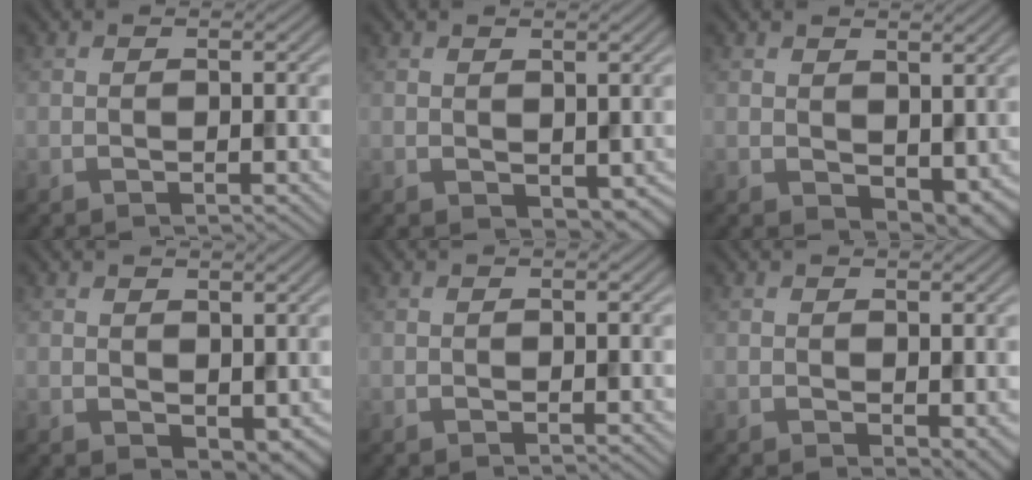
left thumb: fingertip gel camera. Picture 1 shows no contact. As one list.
[{"total": 2.0, "force": [0.6, 1.4, 1.4], "torque": [-0.027, -0.010, 0.017]}, {"total": 4.3, "force": [1.2, 2.8, 2.9], "torque": [-0.054, -0.015, 0.028]}, {"total": 2.5, "force": [0.9, 1.6, 1.7], "torque": [-0.032, -0.010, 0.022]}, {"total": 0.0}, {"total": 2.1, "force": [-0.2, 1.2, 1.7], "torque": [-0.026, -0.008, 0.001]}]